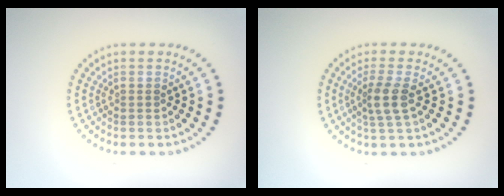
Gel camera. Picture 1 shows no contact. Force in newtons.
{"total": 2.2, "press": 1.8, "slide": 1.3}